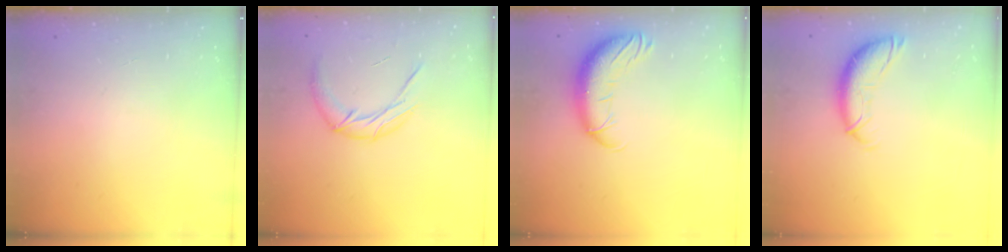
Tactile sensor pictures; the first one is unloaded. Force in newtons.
{"total": 11.7, "press": 11.7, "slide": 1.3}
{"total": 12.5, "press": 12.0, "slide": 3.5}
{"total": 11.4, "press": 11.4, "slide": 0.8}